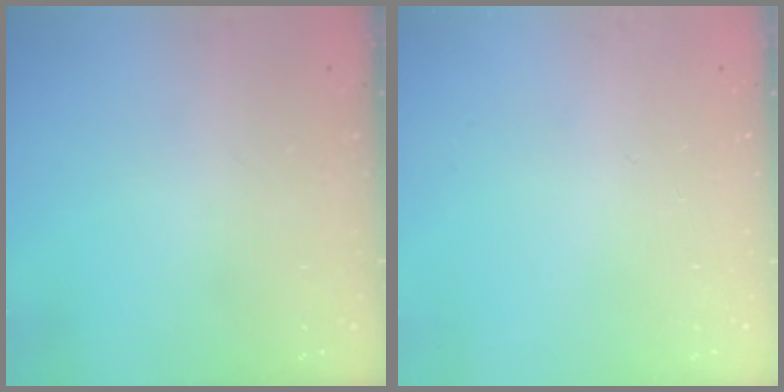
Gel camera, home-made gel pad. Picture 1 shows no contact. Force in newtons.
{"total": 0.0}